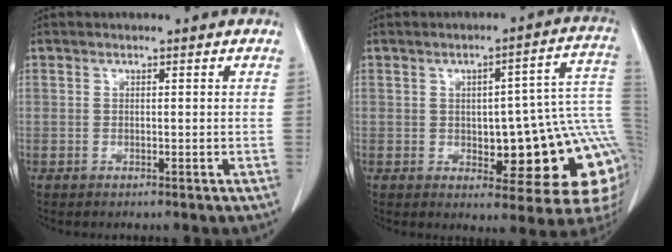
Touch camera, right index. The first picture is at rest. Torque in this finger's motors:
{"motor_torque": [1.25, -0.76, 0.36, 0.07]}